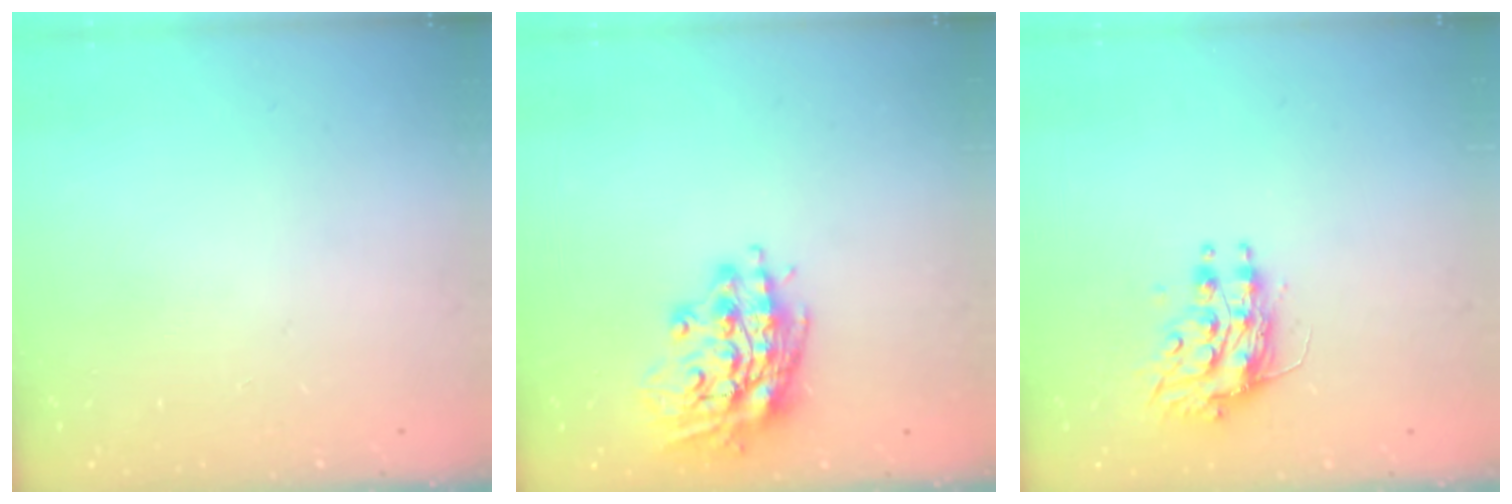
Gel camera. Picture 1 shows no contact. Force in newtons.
{"total": 16.1, "press": 15.9, "slide": 2.1}
{"total": 10.2, "press": 10.2, "slide": 0.7}